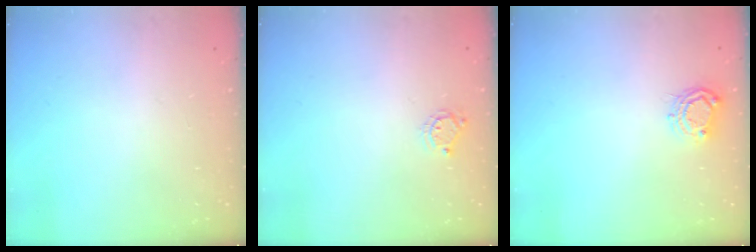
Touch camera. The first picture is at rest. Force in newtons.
{"total": 3.8, "press": 3.8, "slide": 0.4}
{"total": 6.6, "press": 6.6, "slide": 0.5}